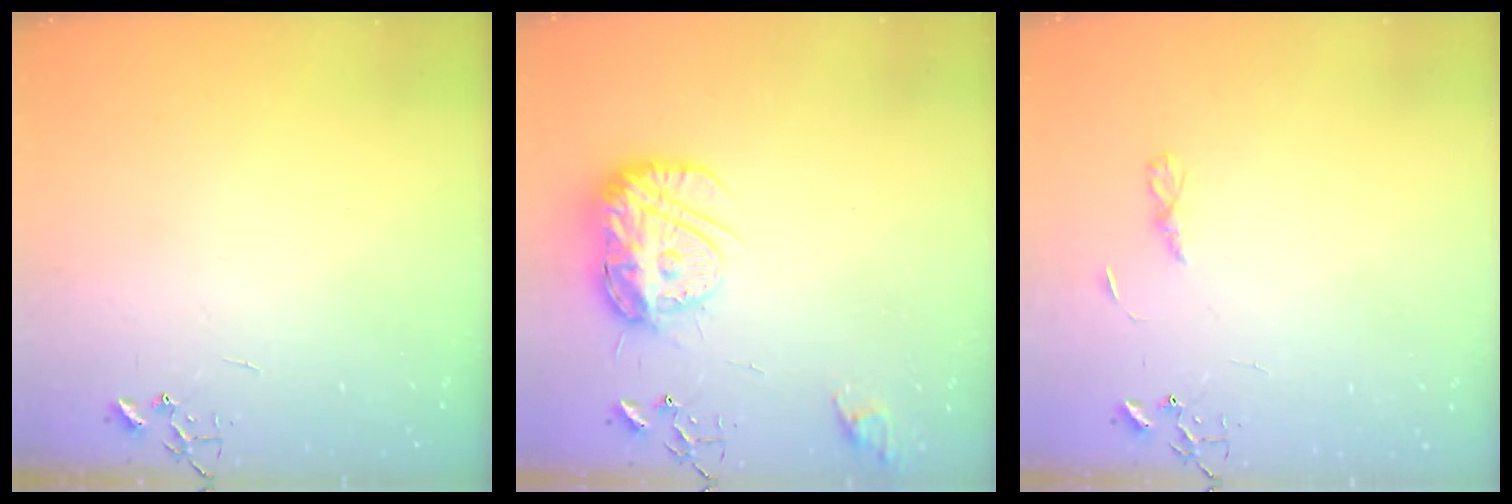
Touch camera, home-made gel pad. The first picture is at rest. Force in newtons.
{"total": 16.2, "press": 16.1, "slide": 1.1}
{"total": 2.9, "press": 2.9, "slide": 0.3}